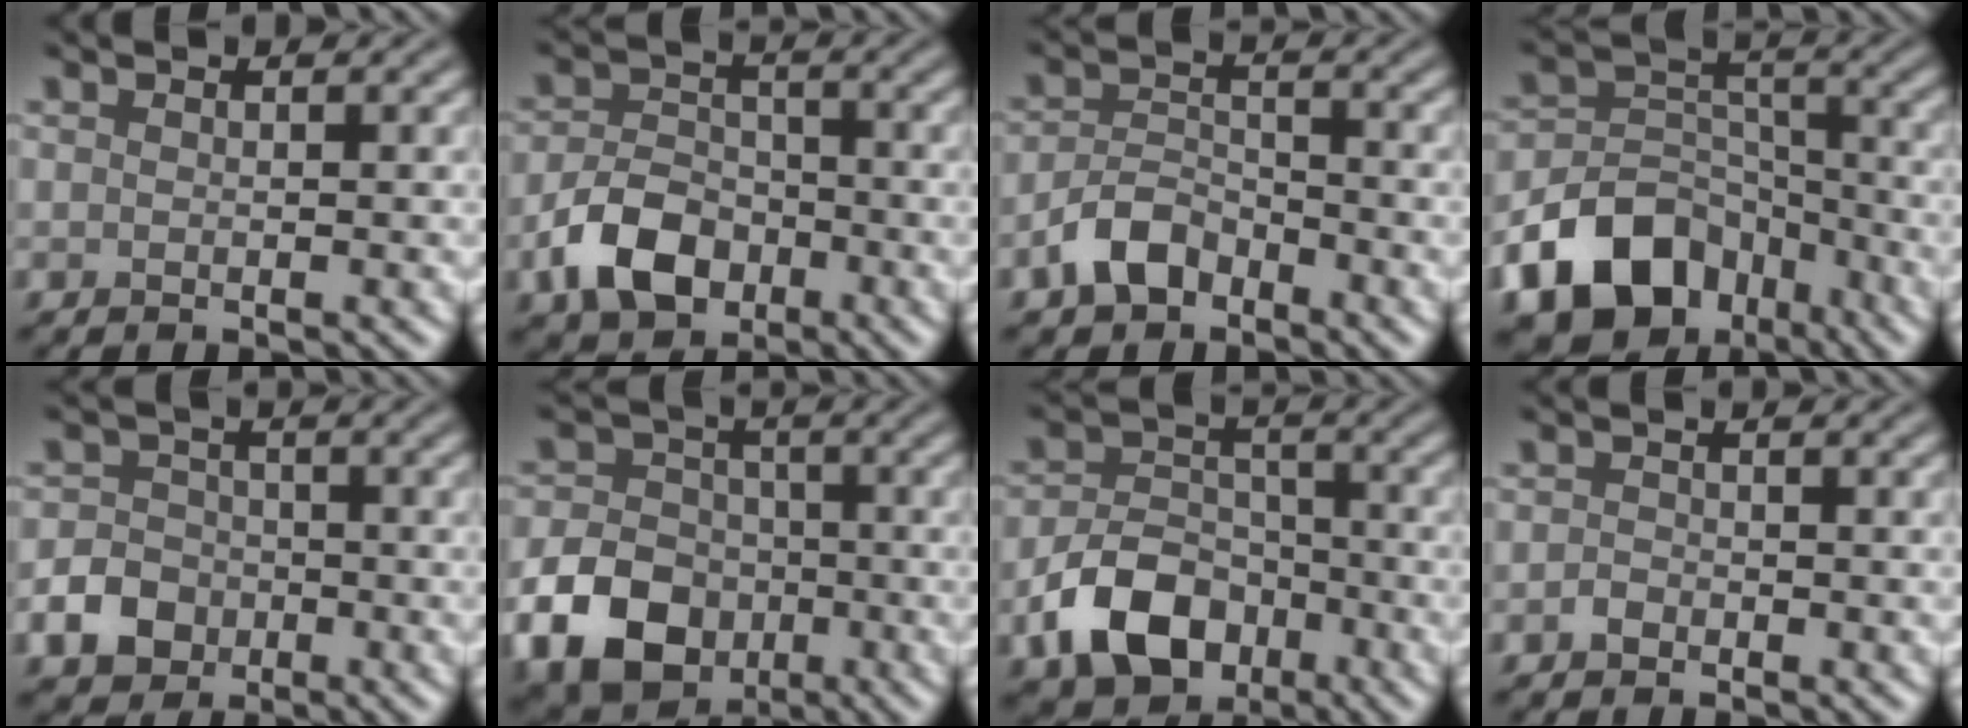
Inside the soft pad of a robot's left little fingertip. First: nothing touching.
{"total": 5.5, "force": [-2.7, 3.6, 3.2], "torque": [-0.062, 0.000, -0.055]}
{"total": 3.5, "force": [-2.5, 1.9, 1.7], "torque": [-0.033, 0.008, -0.055]}
{"total": 11.2, "force": [-6.7, 7.4, 4.9], "torque": [-0.085, 0.006, -0.125]}
{"total": 3.9, "force": [-1.7, 3.2, 1.5], "torque": [-0.028, 0.002, -0.041]}
{"total": 10.2, "force": [-4.3, 7.8, 5.1], "torque": [-0.095, -0.025, -0.103]}
{"total": 7.1, "force": [-3.5, 4.8, 4.0], "torque": [-0.072, -0.005, -0.066]}
{"total": 0.9, "force": [-0.6, 0.6, 0.3], "torque": [-0.007, 0.002, -0.013]}